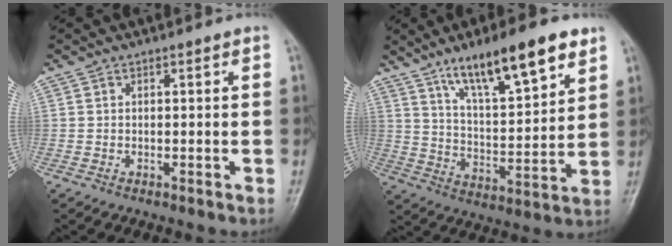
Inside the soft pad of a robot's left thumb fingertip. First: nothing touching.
{"total": 16.9, "force": [10.6, 4.5, 12.5], "torque": [-0.181, -0.045, 0.182]}